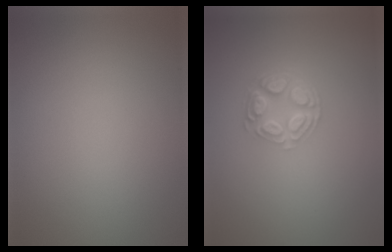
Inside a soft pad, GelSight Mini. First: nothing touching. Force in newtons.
{"total": 4.2, "press": 3.1, "slide": 2.8}